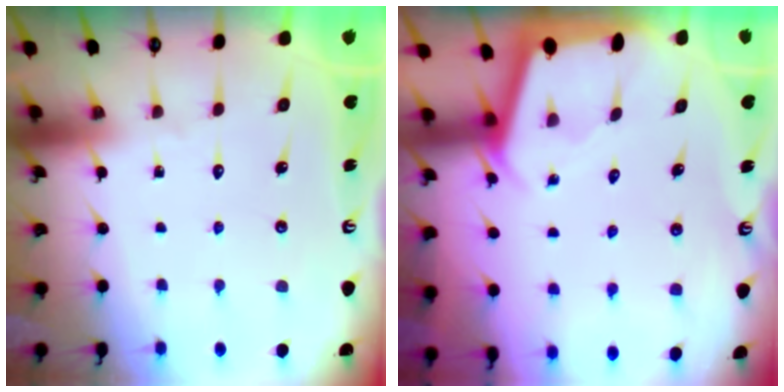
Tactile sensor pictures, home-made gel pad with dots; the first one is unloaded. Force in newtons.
{"total": 2.2, "press": 2.2, "slide": 0.2}